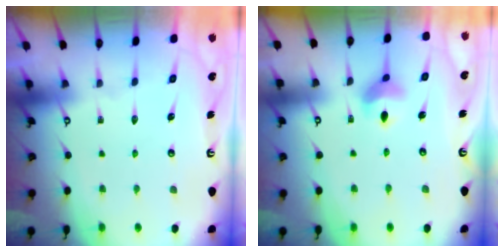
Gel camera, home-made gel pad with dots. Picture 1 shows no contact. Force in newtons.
{"total": 8.0, "press": 8.0, "slide": 1.1}